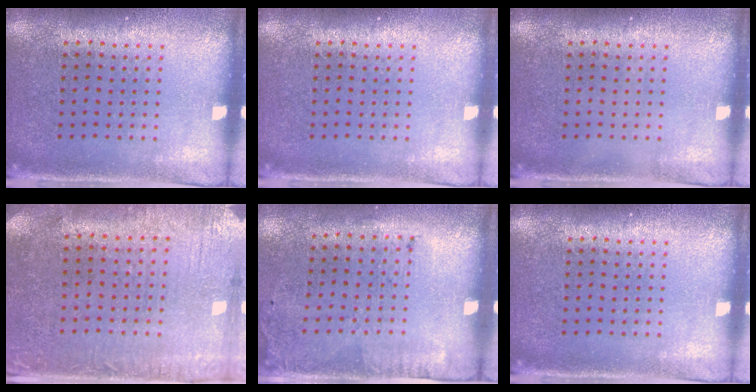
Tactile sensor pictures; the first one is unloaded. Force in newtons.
{"total": 0.0}
{"total": 0.0}
{"total": 0.6, "press": 0.3, "slide": 0.5}
{"total": 1.7, "press": 1.1, "slide": 1.3}
{"total": 0.0}